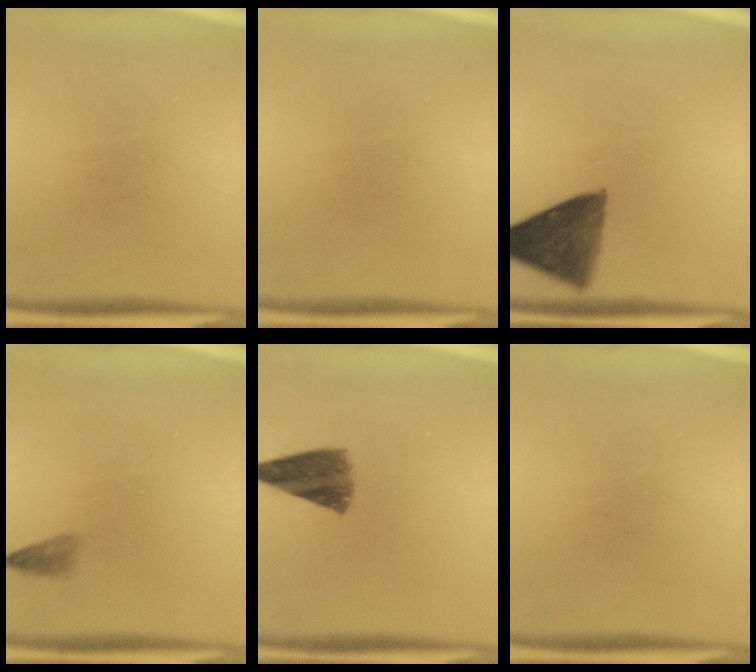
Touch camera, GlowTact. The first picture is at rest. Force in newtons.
{"total": 0.0}
{"total": 9.7}
{"total": 1.2}
{"total": 7.6}
{"total": 0.0}